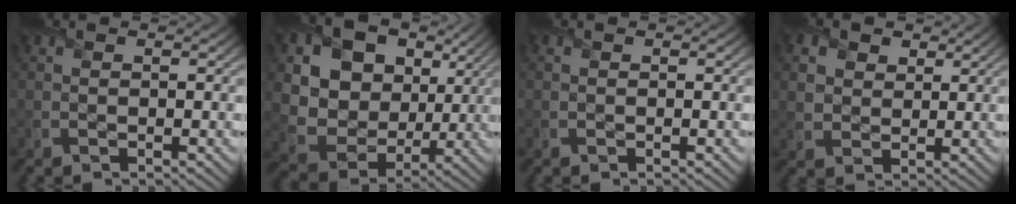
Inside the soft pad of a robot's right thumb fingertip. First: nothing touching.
{"total": 15.5, "force": [5.9, 12.4, 7.3], "torque": [-0.222, 0.038, 0.132]}
{"total": 0.0}
{"total": 4.7, "force": [2.5, 3.4, 2.0], "torque": [-0.073, -0.005, 0.051]}